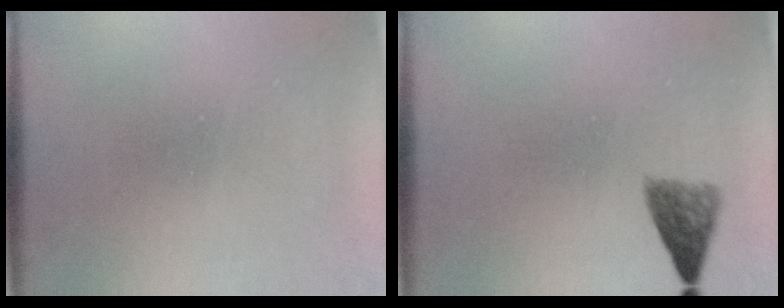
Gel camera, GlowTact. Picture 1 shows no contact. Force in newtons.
{"total": 2.9}